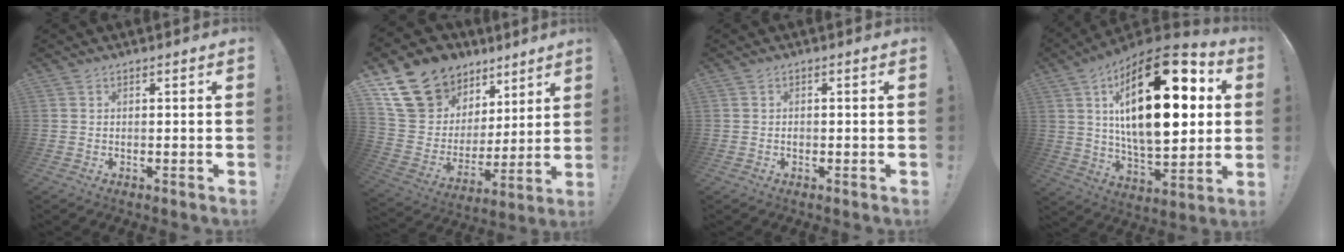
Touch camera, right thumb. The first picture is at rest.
{"total": 18.1, "force": [11.8, 12.3, 6.0], "torque": [-0.101, -0.079, 0.244]}
{"total": 0.6, "force": [-0.4, 0.4, 0.1], "torque": [-0.010, 0.005, -0.006]}
{"total": 30.9, "force": [8.1, 14.1, 26.3], "torque": [-0.449, -0.032, 0.133]}